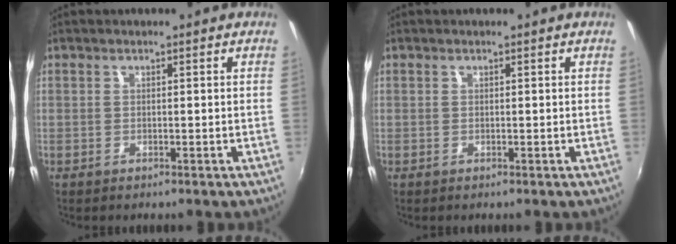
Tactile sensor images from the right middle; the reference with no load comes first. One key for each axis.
{"total": 0.0}